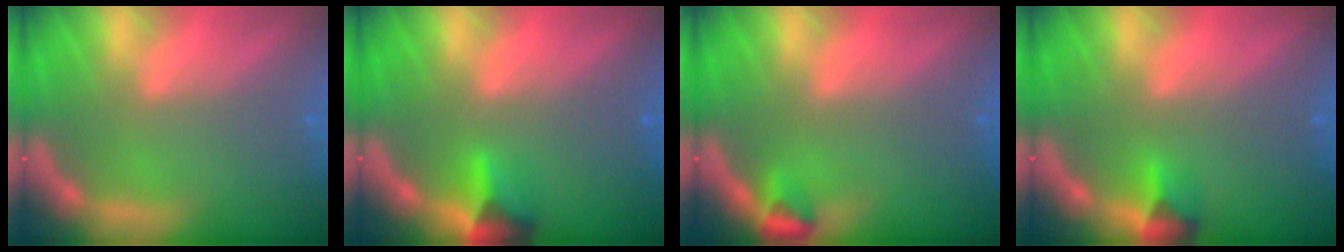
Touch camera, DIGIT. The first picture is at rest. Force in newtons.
{"total": 2.9}
{"total": 1.5}
{"total": 1.9}